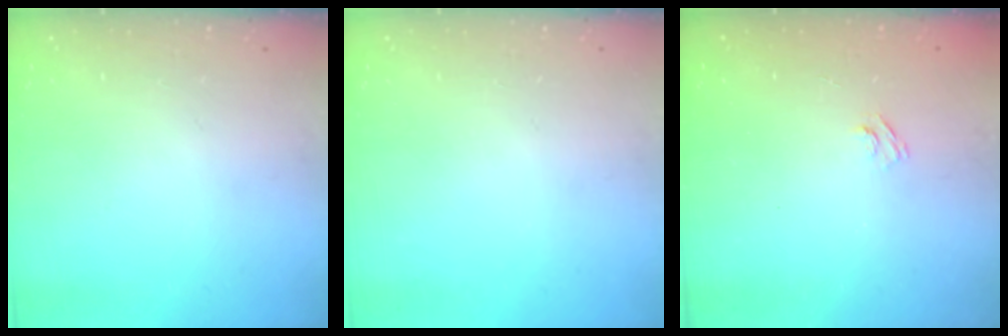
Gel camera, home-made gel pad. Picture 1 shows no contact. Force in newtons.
{"total": 0.0}
{"total": 2.7, "press": 2.5, "slide": 0.9}